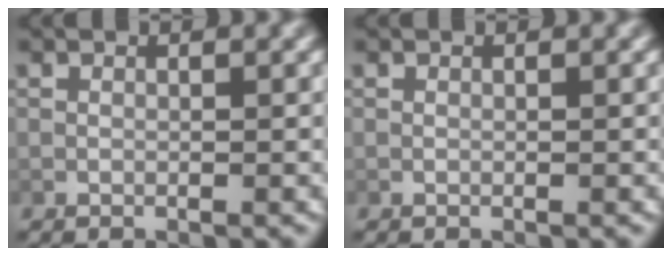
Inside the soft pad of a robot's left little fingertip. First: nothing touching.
{"total": 0.0}